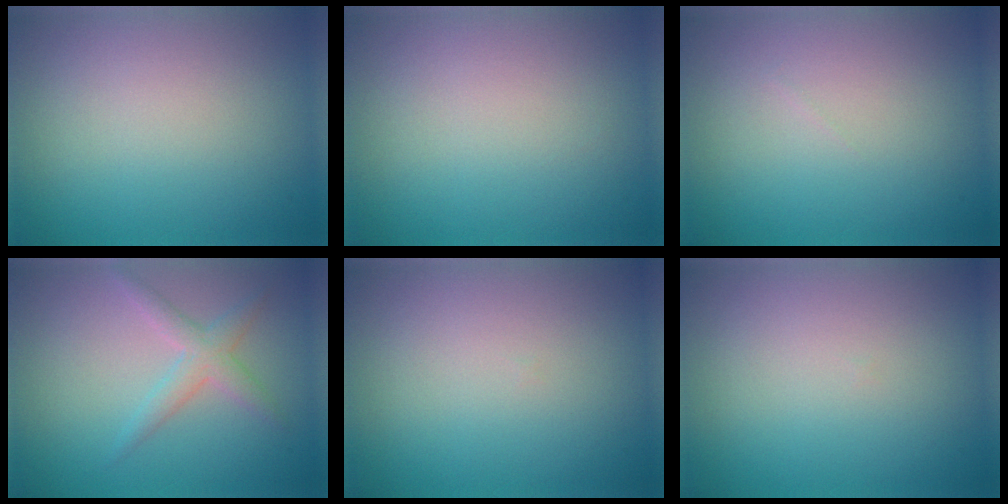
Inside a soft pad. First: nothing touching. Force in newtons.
{"total": 0.0}
{"total": 0.0}
{"total": 2.3, "press": 2.3, "slide": 0.0}
{"total": 0.0}
{"total": 0.0}